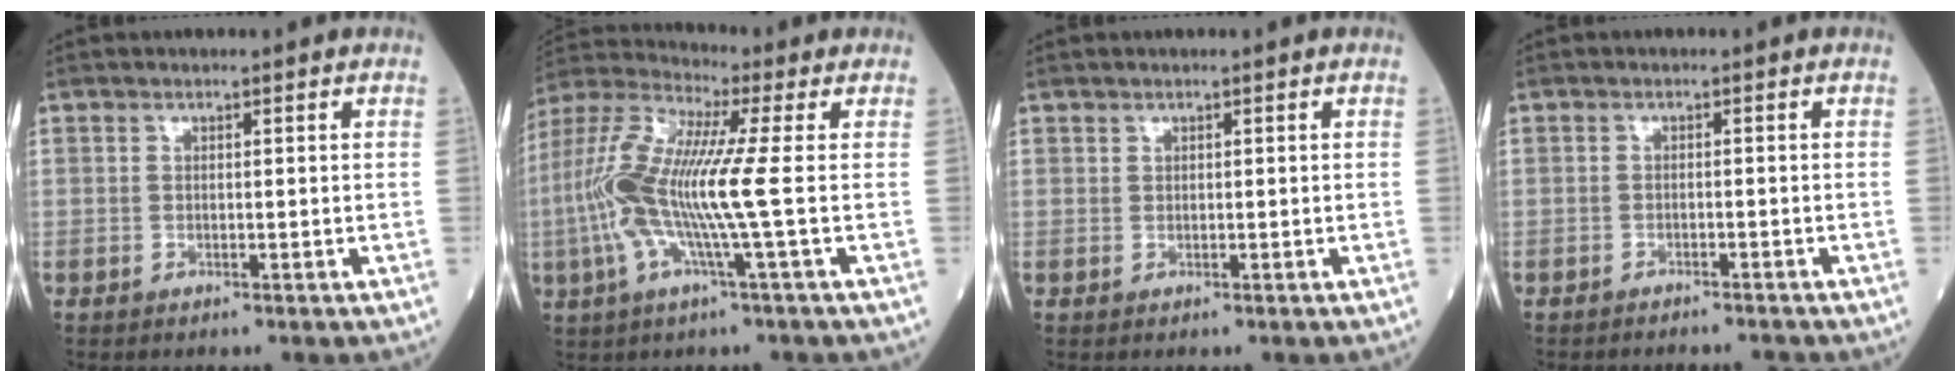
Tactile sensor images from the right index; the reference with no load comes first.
{"total": 14.6, "force": [-1.3, 0.6, 14.5], "torque": [-0.321, 0.005, -0.039]}
{"total": 0.7, "force": [0.3, 0.6, 0.2], "torque": [-0.002, 0.009, 0.005]}
{"total": 4.8, "force": [-4.6, 1.3, 1.0], "torque": [-0.016, 0.004, -0.061]}